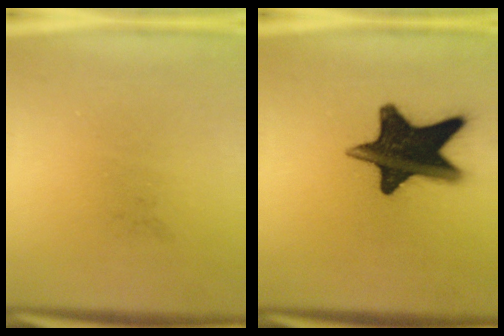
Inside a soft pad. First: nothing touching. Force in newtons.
{"total": 18.2}